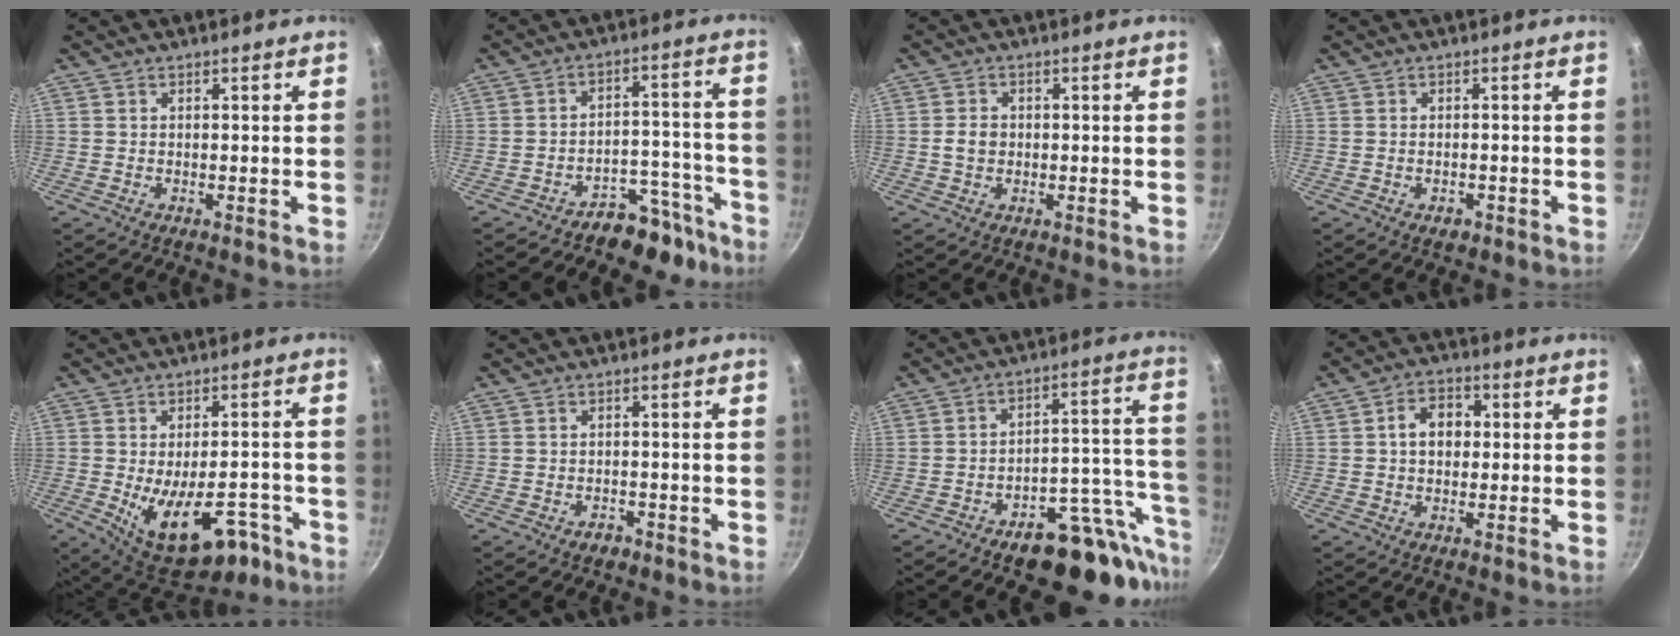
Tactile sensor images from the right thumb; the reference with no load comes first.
{"total": 9.9, "force": [-8.0, 5.2, 2.8], "torque": [0.034, 0.096, -0.105]}
{"total": 2.8, "force": [-0.2, 2.3, 1.6], "torque": [-0.021, 0.007, -0.006]}
{"total": 1.9, "force": [-1.0, 1.1, 1.1], "torque": [-0.016, 0.005, -0.012]}
{"total": 16.7, "force": [-6.9, 8.8, 12.4], "torque": [-0.137, 0.016, -0.080]}
{"total": 2.0, "force": [-1.4, 1.3, 0.8], "torque": [-0.007, 0.015, -0.014]}
{"total": 18.4, "force": [-11.7, 8.3, 11.6], "torque": [-0.078, 0.079, -0.160]}
{"total": 6.7, "force": [0.7, 4.9, 4.4], "torque": [-0.043, 0.016, 0.002]}